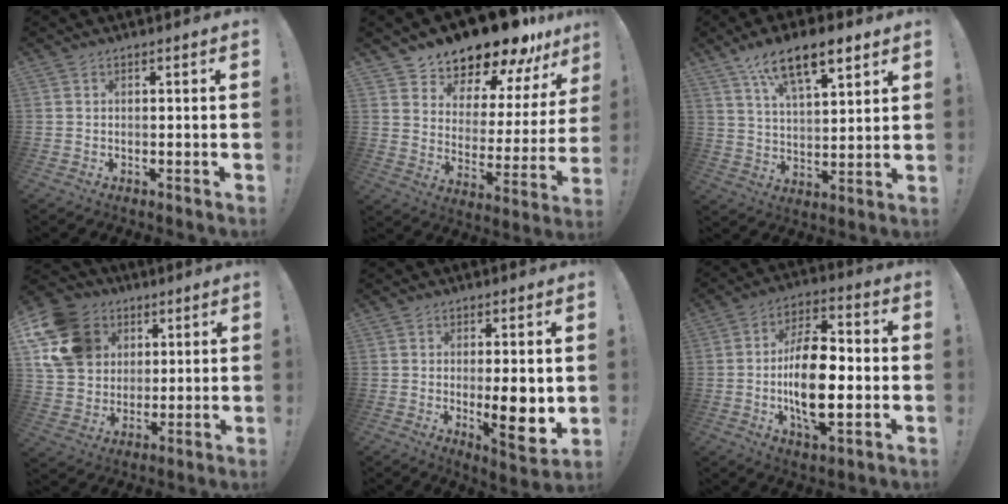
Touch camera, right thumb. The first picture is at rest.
{"total": 14.2, "force": [12.8, 4.1, 4.6], "torque": [-0.074, -0.118, 0.221]}
{"total": 13.7, "force": [8.8, 5.4, 9.0], "torque": [-0.144, -0.044, 0.153]}
{"total": 17.9, "force": [6.1, 14.5, 8.5], "torque": [-0.148, -0.018, 0.129]}
{"total": 10.0, "force": [-0.5, 2.3, 9.7], "torque": [-0.120, -0.015, -0.004]}
{"total": 17.0, "force": [-2.6, 8.2, 14.6], "torque": [-0.268, 0.008, -0.047]}